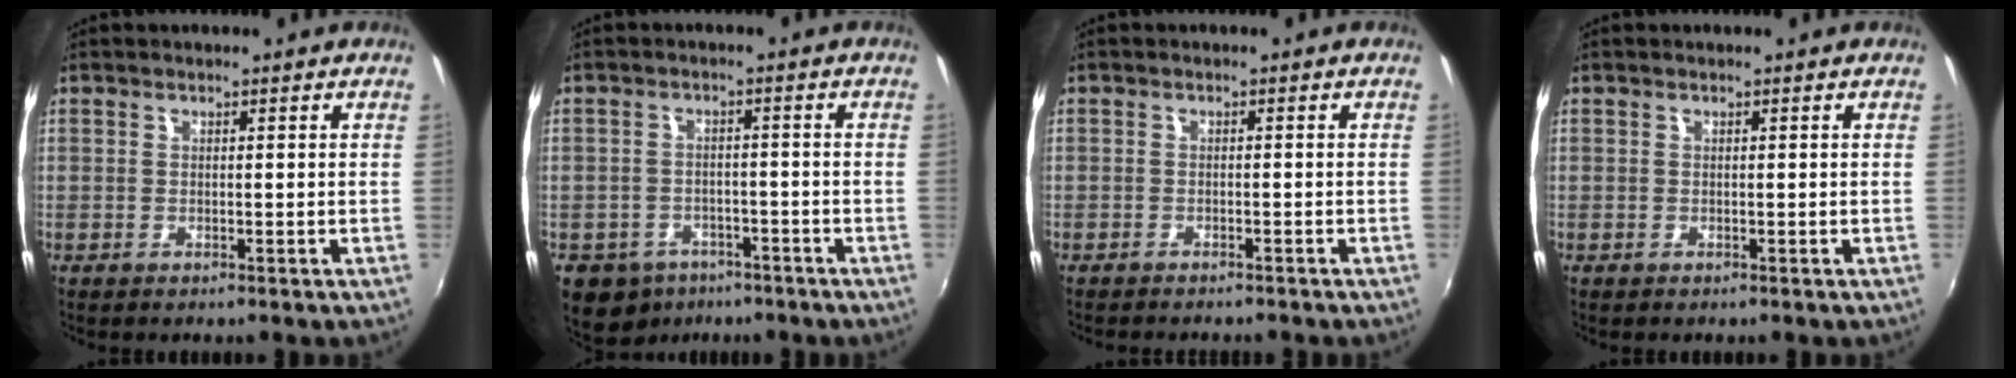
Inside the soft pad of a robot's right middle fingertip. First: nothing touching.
{"total": 10.1, "force": [-6.3, 7.1, 3.4], "torque": [-0.100, 0.003, -0.083]}
{"total": 3.3, "force": [-3.0, 0.6, 1.2], "torque": [-0.032, -0.009, -0.046]}
{"total": 0.0}